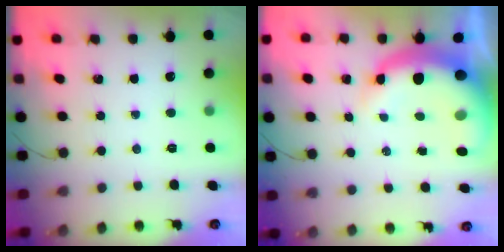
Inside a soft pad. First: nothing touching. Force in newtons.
{"total": 12.7, "press": 12.5, "slide": 2.6}